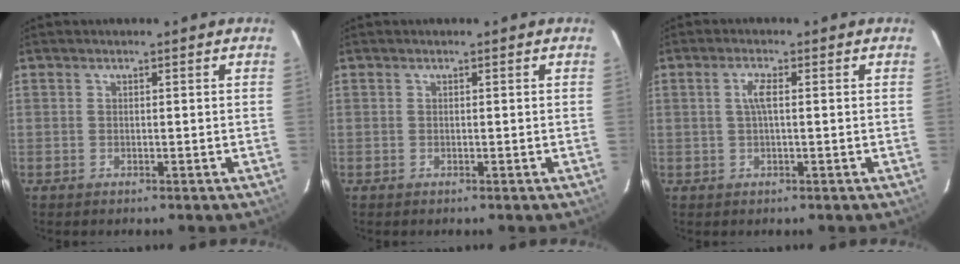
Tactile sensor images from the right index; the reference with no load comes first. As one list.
[{"total": 0.0}, {"total": 2.5, "force": [0.2, 0.3, 2.5], "torque": [-0.052, 0.003, 0.004]}]